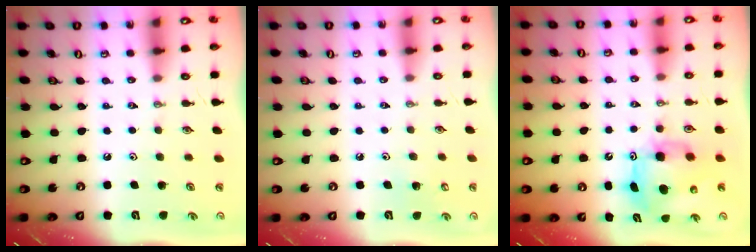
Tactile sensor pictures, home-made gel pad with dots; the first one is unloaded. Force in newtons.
{"total": 5.0, "press": 5.0, "slide": 0.5}
{"total": 10.0, "press": 10.0, "slide": 0.5}